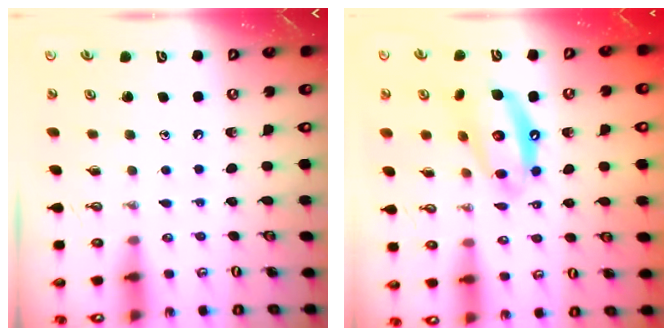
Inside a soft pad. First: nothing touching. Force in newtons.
{"total": 12.7, "press": 12.7, "slide": 1.3}